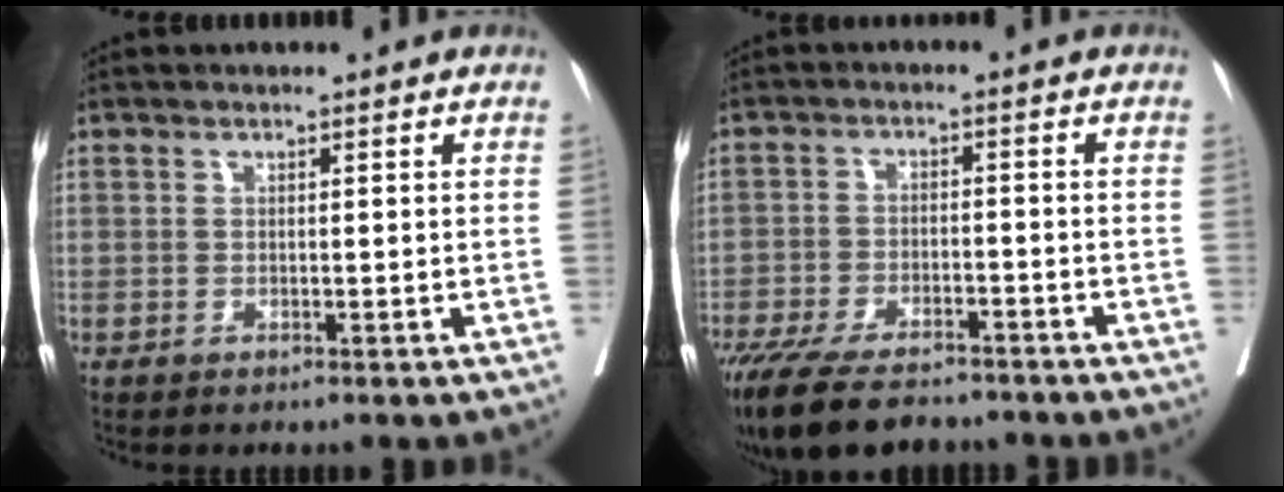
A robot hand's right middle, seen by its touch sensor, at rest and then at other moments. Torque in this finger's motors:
{"motor_torque": [1.22, -0.92, 0.58, 0.17]}